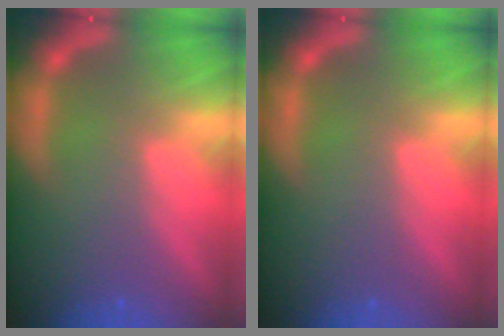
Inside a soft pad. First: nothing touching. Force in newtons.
{"total": 0.0}